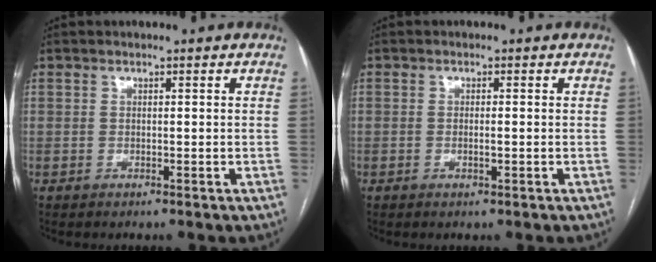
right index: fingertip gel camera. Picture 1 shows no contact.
{"total": 1.1, "force": [-0.3, 0.1, 1.1], "torque": [-0.021, -0.001, -0.005]}